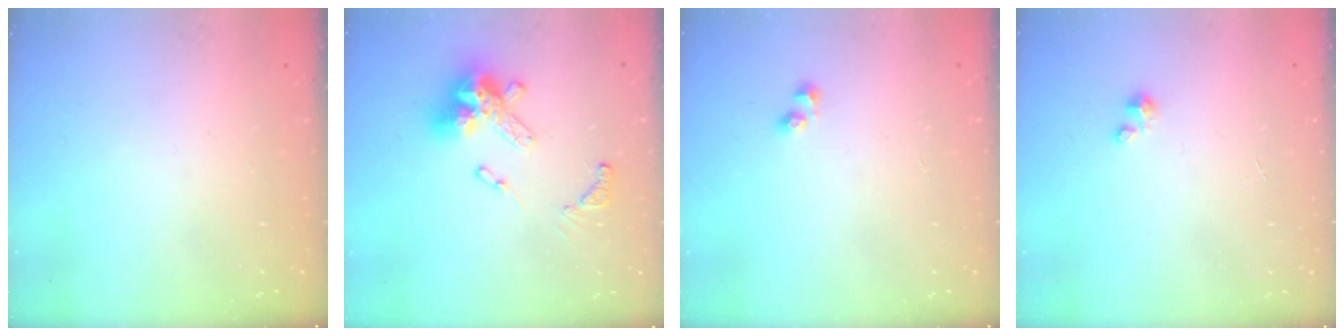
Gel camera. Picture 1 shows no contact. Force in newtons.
{"total": 13.7, "press": 13.6, "slide": 1.8}
{"total": 2.6, "press": 2.3, "slide": 1.2}
{"total": 0.8, "press": 0.7, "slide": 0.3}